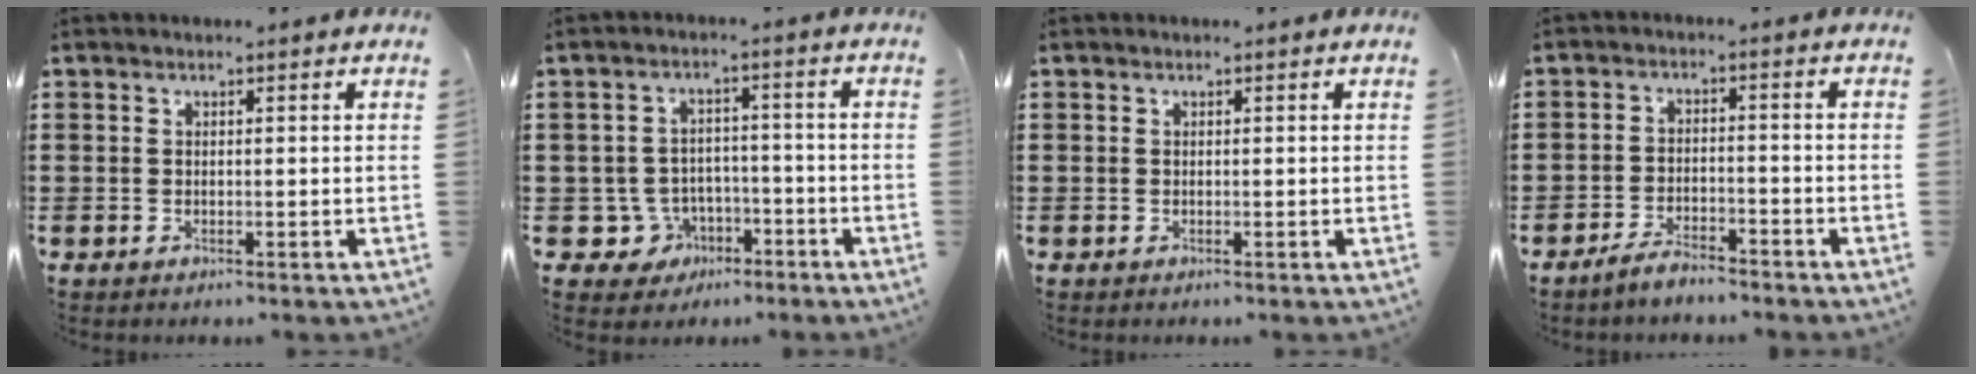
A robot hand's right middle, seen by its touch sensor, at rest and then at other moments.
{"total": 5.2, "force": [-2.9, 4.2, 1.2], "torque": [-0.046, 0.009, -0.057]}
{"total": 0.0}
{"total": 4.0, "force": [-3.8, 0.7, 0.9], "torque": [-0.023, 0.008, -0.079]}